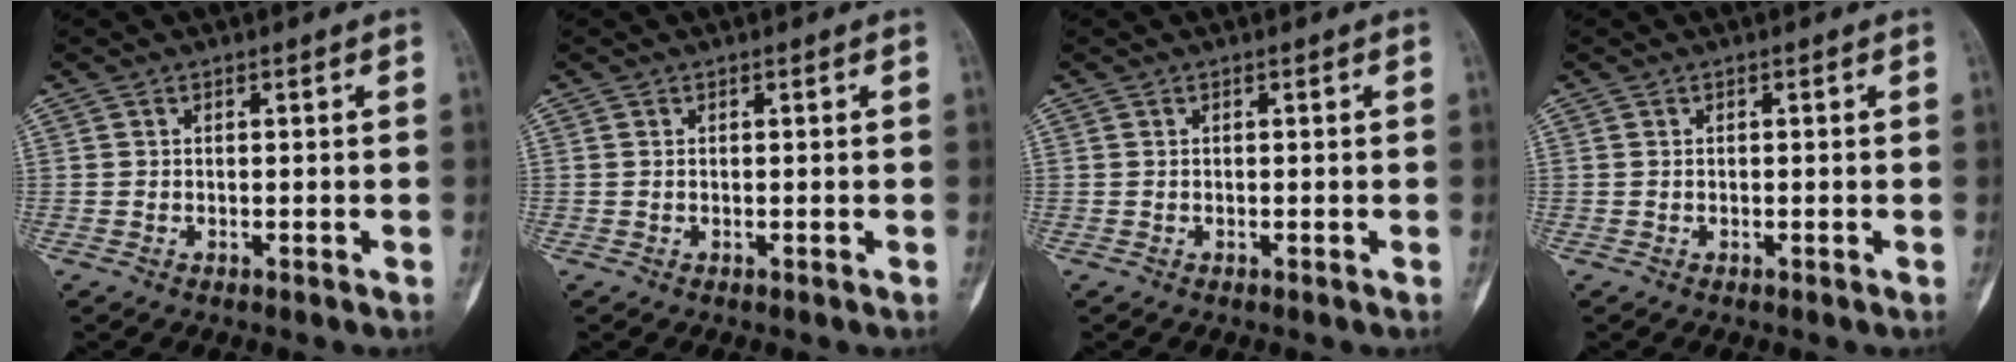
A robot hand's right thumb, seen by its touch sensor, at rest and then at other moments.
{"total": 0.0}
{"total": 0.0}
{"total": 0.0}